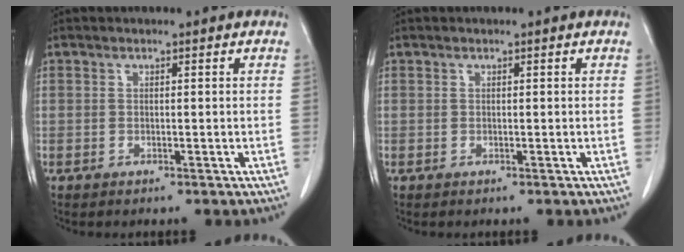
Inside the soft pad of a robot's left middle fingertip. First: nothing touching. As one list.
[{"total": 0.0}]